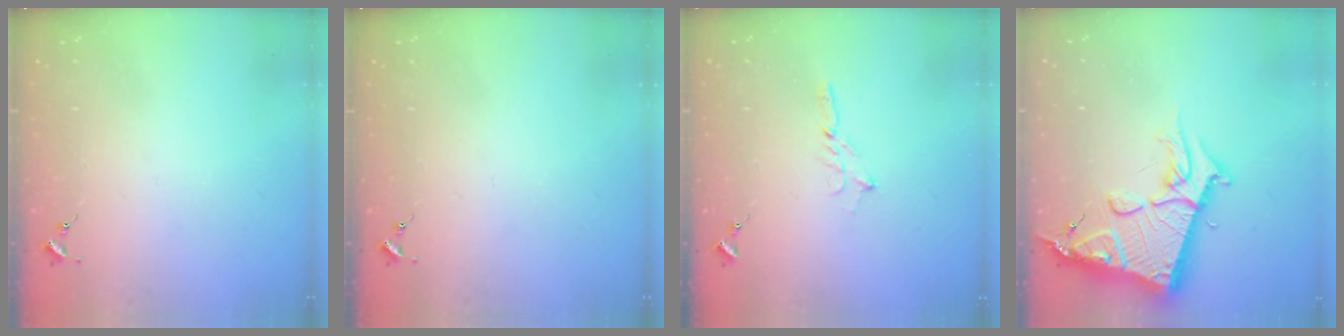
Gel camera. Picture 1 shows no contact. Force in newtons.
{"total": 0.0}
{"total": 2.3, "press": 2.3, "slide": 0.2}
{"total": 18.5, "press": 18.4, "slide": 1.8}